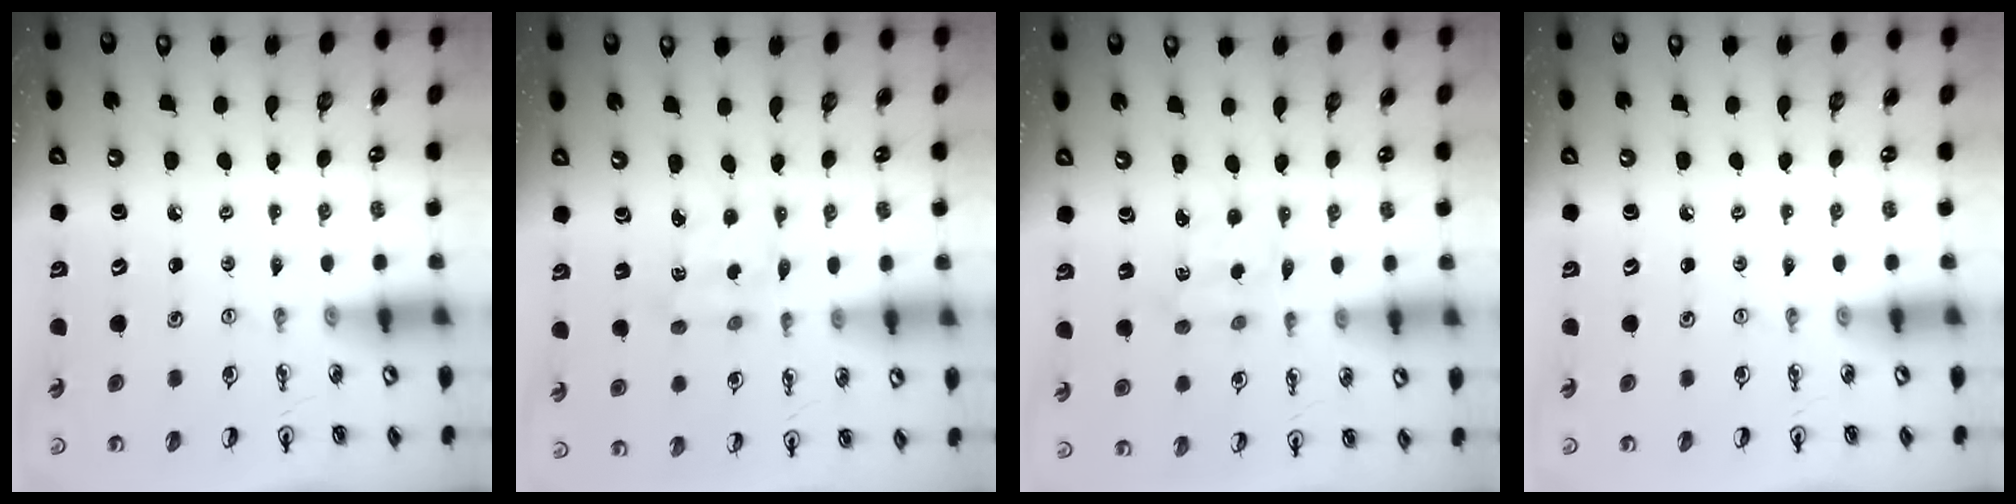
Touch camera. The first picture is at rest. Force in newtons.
{"total": 2.2, "press": 2.0, "slide": 0.8}
{"total": 2.3, "press": 2.1, "slide": 0.8}
{"total": 0.0}